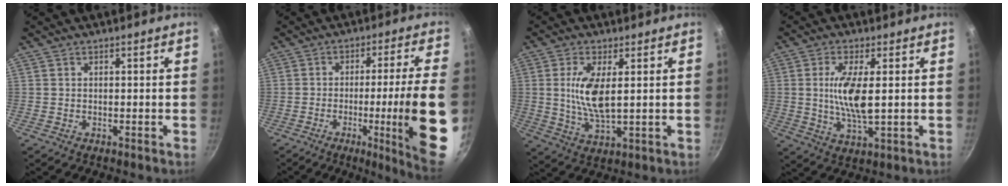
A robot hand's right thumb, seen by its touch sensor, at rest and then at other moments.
{"total": 16.5, "force": [-4.1, 0.0, 16.0], "torque": [-0.223, 0.013, -0.051]}
{"total": 8.8, "force": [1.5, 3.4, 8.0], "torque": [-0.159, -0.008, 0.034]}
{"total": 9.1, "force": [0.9, 2.8, 8.6], "torque": [-0.174, -0.009, 0.019]}